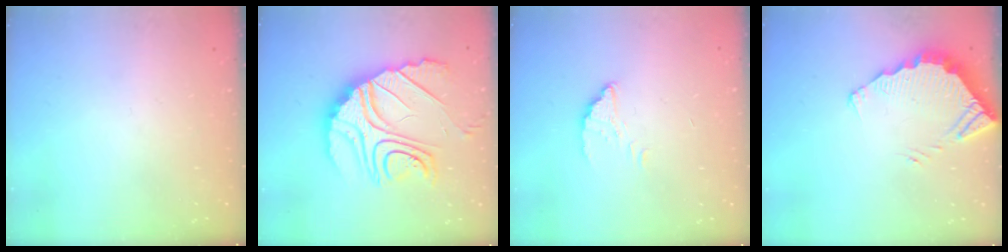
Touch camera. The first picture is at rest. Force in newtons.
{"total": 21.8, "press": 21.7, "slide": 2.1}
{"total": 2.0, "press": 2.0, "slide": 0.1}
{"total": 3.8, "press": 3.8, "slide": 0.2}